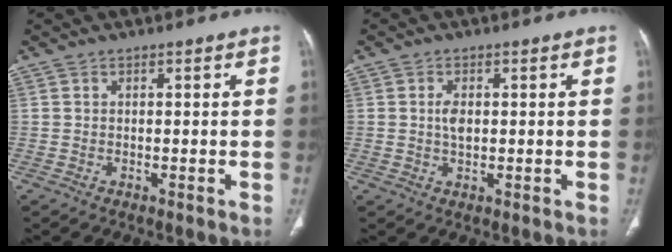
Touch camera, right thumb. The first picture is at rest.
{"total": 2.7, "force": [0.3, 1.6, 2.2], "torque": [-0.039, 0.000, 0.005]}